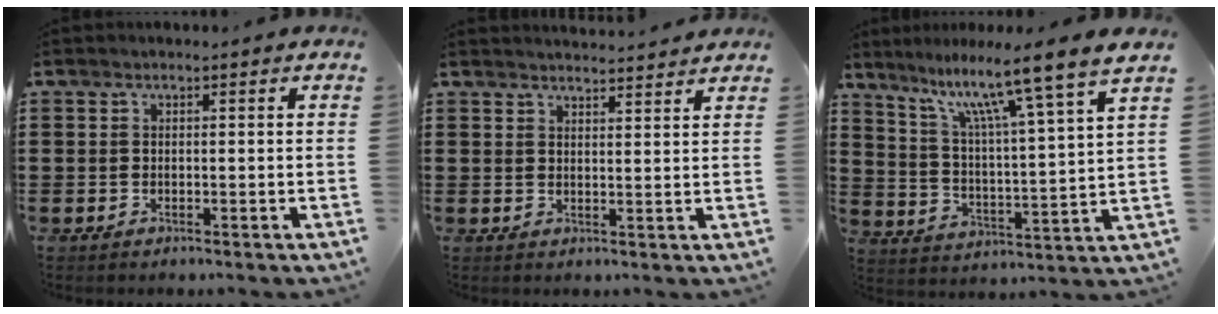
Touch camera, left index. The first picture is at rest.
{"total": 2.4, "force": [2.4, -0.2, -0.1], "torque": [-0.006, -0.009, 0.046]}
{"total": 10.7, "force": [8.4, -0.7, 6.6], "torque": [-0.141, -0.058, 0.129]}